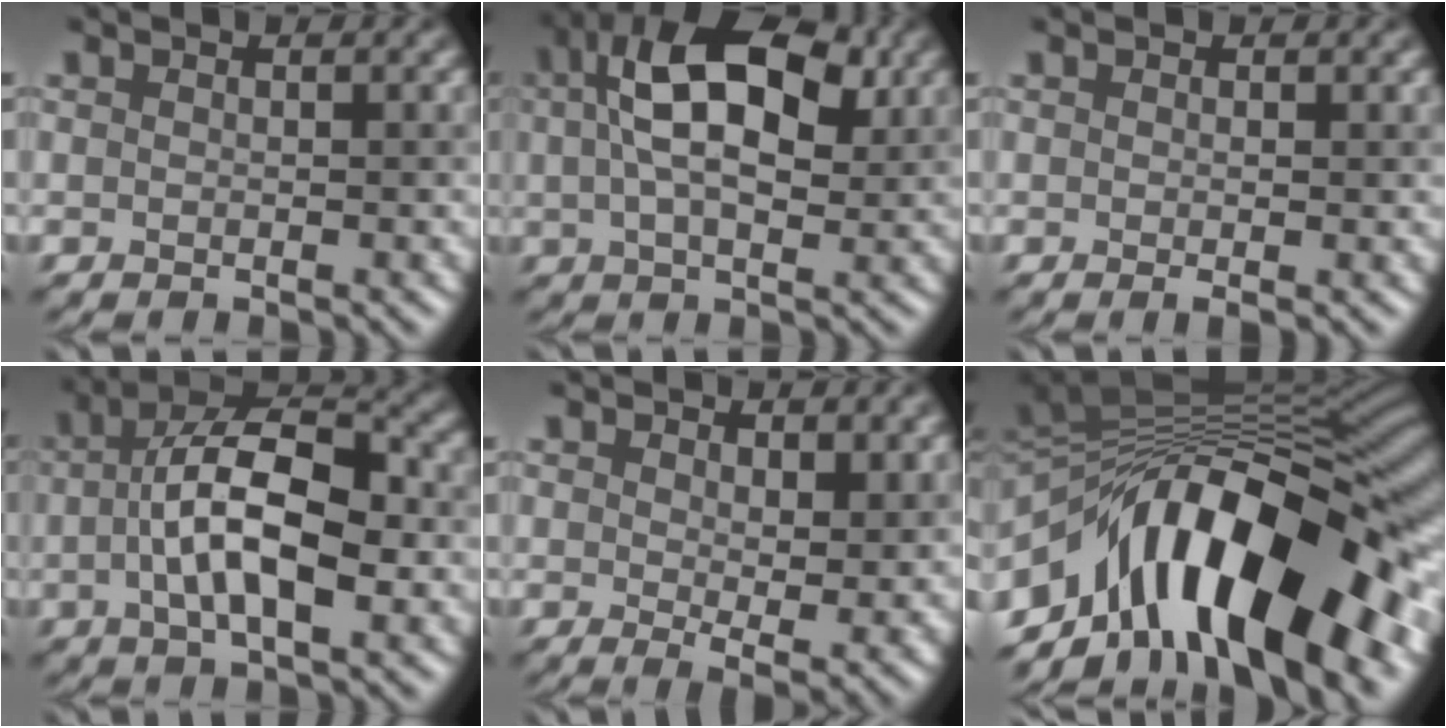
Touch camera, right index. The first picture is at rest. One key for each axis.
{"total": 10.8, "fx": 3.3, "fy": 5.6, "fz": 8.7, "tx": -0.151, "ty": 0.023, "tz": 0.039}
{"total": 1.0, "fx": 0.0, "fy": 0.2, "fz": 1.0, "tx": -0.018, "ty": -0.004, "tz": -0.001}
{"total": 8.7, "fx": -0.6, "fy": 3.7, "fz": 7.9, "tx": -0.140, "ty": 0.016, "tz": -0.015}
{"total": 5.4, "fx": 1.7, "fy": 2.2, "fz": 4.6, "tx": -0.074, "ty": -0.020, "tz": 0.036}
{"total": 16.5, "fx": -6.4, "fy": 7.4, "fz": 13.3, "tx": -0.191, "ty": 0.027, "tz": -0.112}